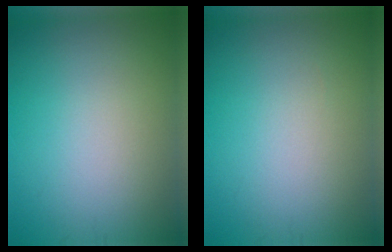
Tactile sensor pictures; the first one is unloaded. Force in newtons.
{"total": 0.0}